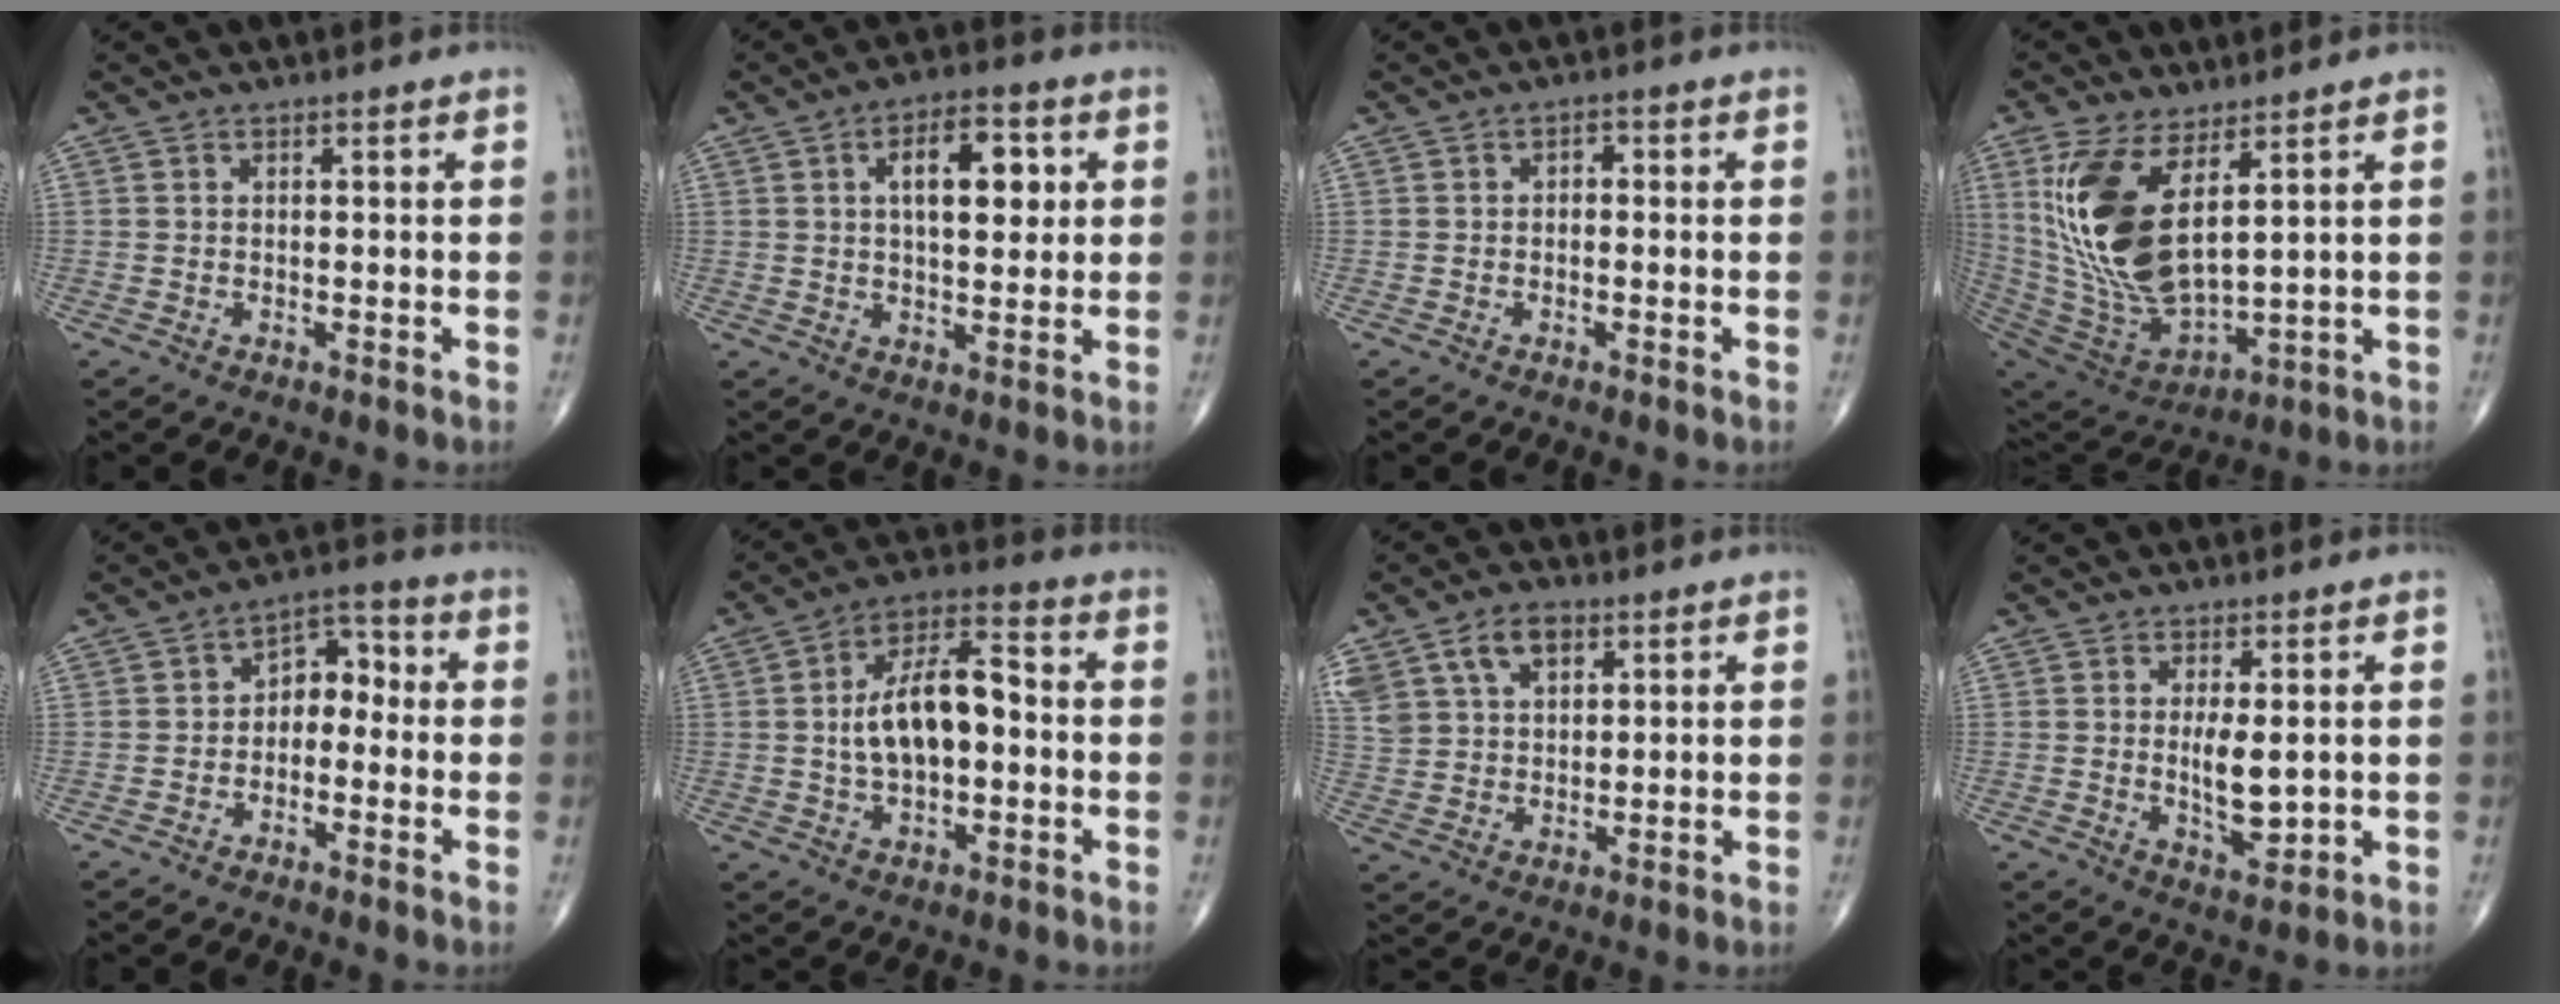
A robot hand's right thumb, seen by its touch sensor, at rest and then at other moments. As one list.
[{"total": 10.1, "force": [2.6, 4.9, 8.4], "torque": [-0.101, 0.000, 0.036]}, {"total": 1.3, "force": [-0.2, 0.9, 0.9], "torque": [-0.002, 0.006, -0.010]}, {"total": 19.0, "force": [6.1, 8.6, 15.9], "torque": [-0.318, -0.037, 0.134]}, {"total": 6.1, "force": [-1.2, 4.3, 4.2], "torque": [-0.033, 0.039, -0.037]}, {"total": 13.0, "force": [-0.3, 6.6, 11.2], "torque": [-0.185, 0.033, -0.011]}, {"total": 10.0, "force": [4.9, 6.7, 5.5], "torque": [-0.104, -0.004, 0.097]}, {"total": 6.2, "force": [0.4, 2.3, 5.8], "torque": [-0.094, -0.016, 0.014]}]